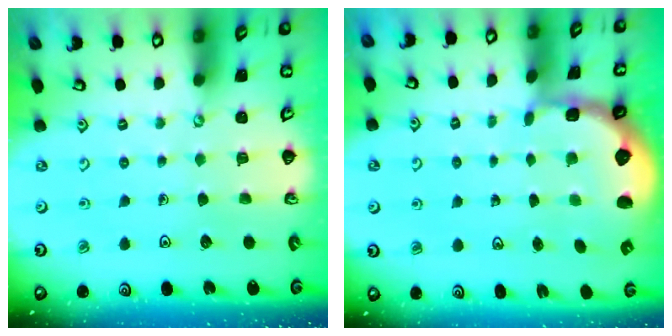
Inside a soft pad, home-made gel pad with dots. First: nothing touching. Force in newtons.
{"total": 2.5, "press": 1.8, "slide": 1.8}